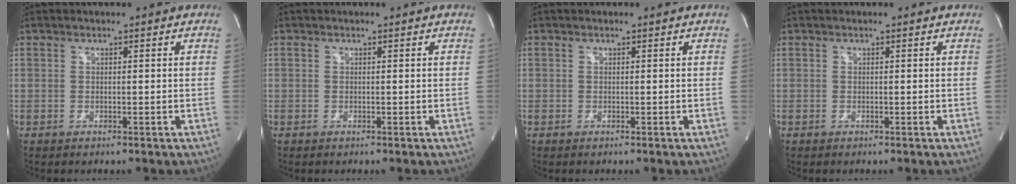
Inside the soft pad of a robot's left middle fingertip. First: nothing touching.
{"total": 0.0}
{"total": 0.0}
{"total": 0.0}